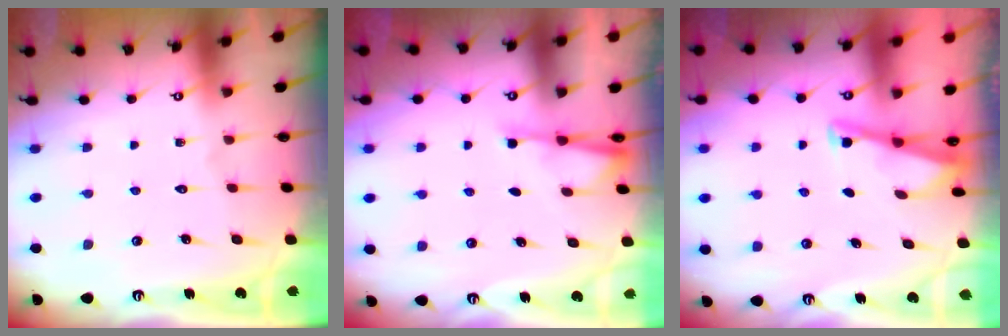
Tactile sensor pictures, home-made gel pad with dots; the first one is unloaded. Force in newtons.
{"total": 2.2, "press": 2.2, "slide": 0.5}
{"total": 2.9, "press": 2.9, "slide": 0.2}